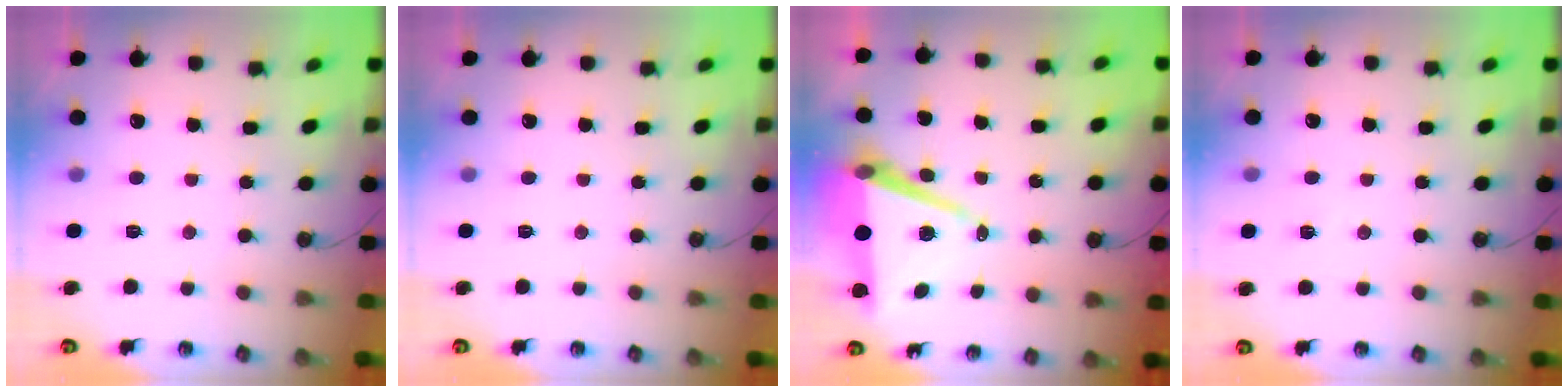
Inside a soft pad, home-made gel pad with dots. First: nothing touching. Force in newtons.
{"total": 0.0}
{"total": 10.2, "press": 9.3, "slide": 4.1}
{"total": 3.0, "press": 2.2, "slide": 2.1}